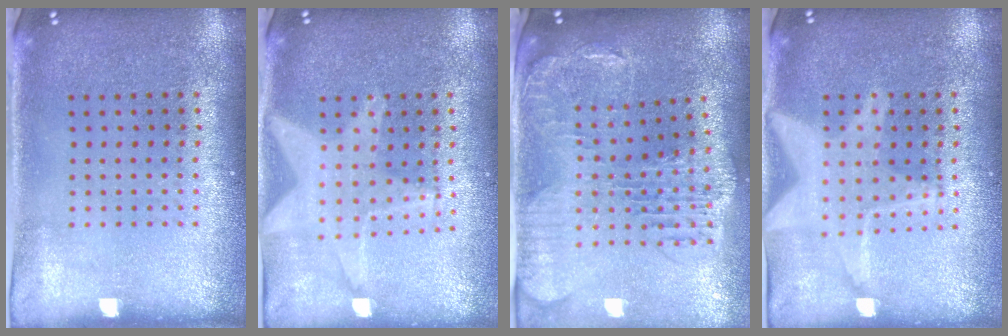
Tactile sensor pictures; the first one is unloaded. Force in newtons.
{"total": 1.3, "press": 1.2, "slide": 0.3}
{"total": 1.9, "press": 1.8, "slide": 0.7}
{"total": 3.0, "press": 3.0, "slide": 0.3}